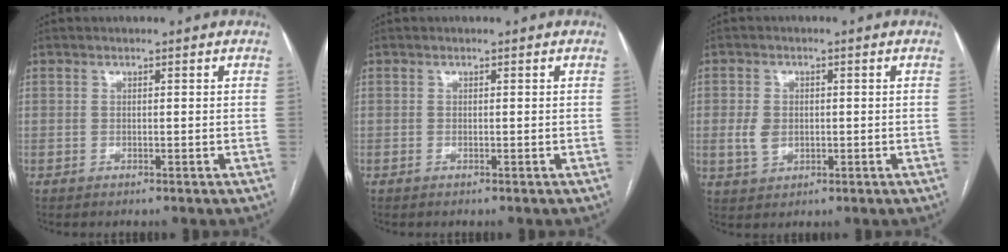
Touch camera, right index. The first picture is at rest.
{"total": 0.0}
{"total": 4.2, "force": [-0.1, 3.1, 2.8], "torque": [-0.058, 0.006, 0.006]}